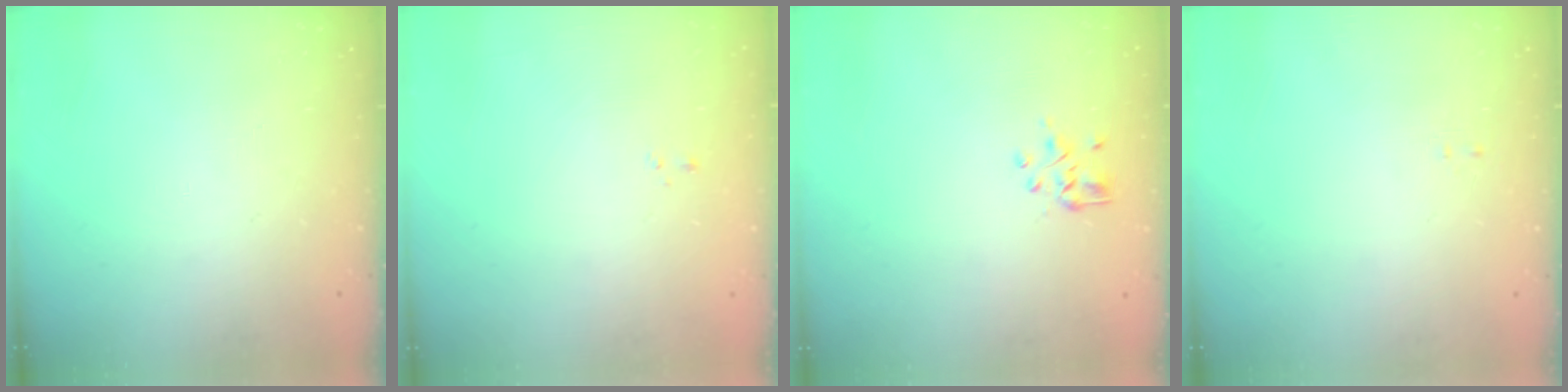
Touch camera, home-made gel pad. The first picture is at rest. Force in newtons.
{"total": 0.8, "press": 0.6, "slide": 0.5}
{"total": 2.2, "press": 2.0, "slide": 1.0}
{"total": 0.0}